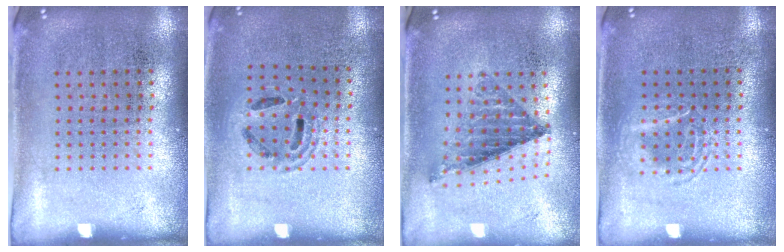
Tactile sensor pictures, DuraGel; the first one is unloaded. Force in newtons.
{"total": 1.1, "press": 1.1, "slide": 0.3}
{"total": 0.8, "press": 0.8, "slide": 0.2}
{"total": 1.7, "press": 1.7, "slide": 0.2}